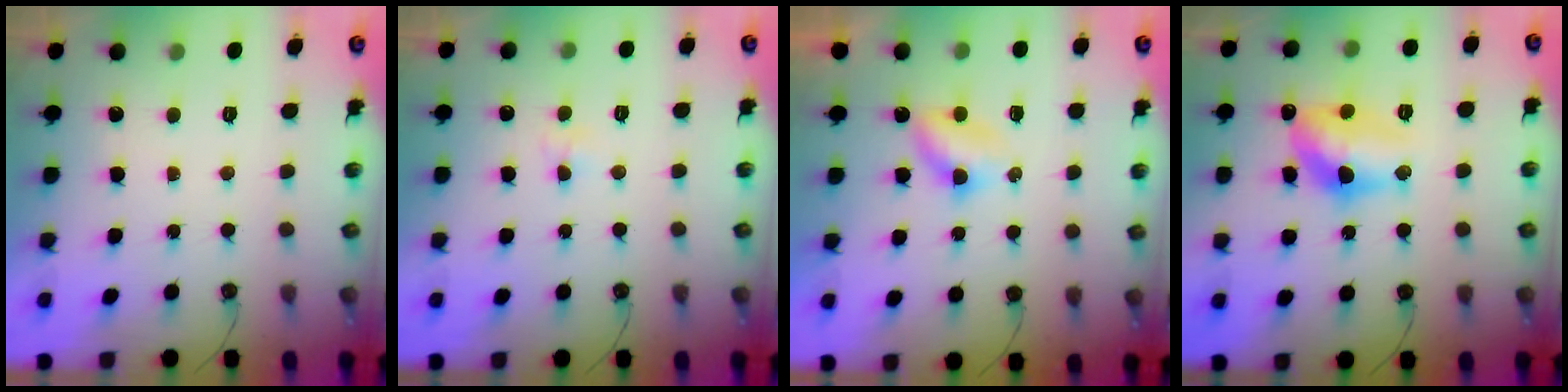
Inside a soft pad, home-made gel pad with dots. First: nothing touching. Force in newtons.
{"total": 2.9, "press": 2.8, "slide": 0.5}
{"total": 3.4, "press": 3.4, "slide": 0.5}
{"total": 12.3, "press": 12.2, "slide": 1.1}